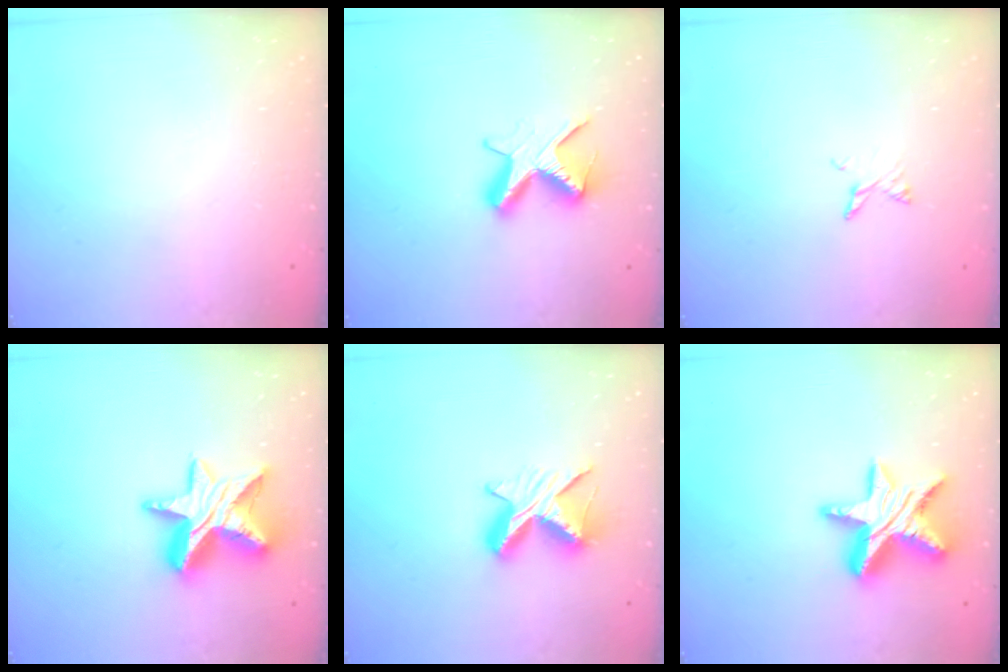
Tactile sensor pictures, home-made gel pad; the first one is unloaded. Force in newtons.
{"total": 10.6, "press": 10.6, "slide": 0.3}
{"total": 3.6, "press": 3.5, "slide": 0.5}
{"total": 16.2, "press": 16.2, "slide": 1.2}
{"total": 9.3, "press": 9.3, "slide": 1.0}
{"total": 15.4, "press": 15.3, "slide": 1.0}